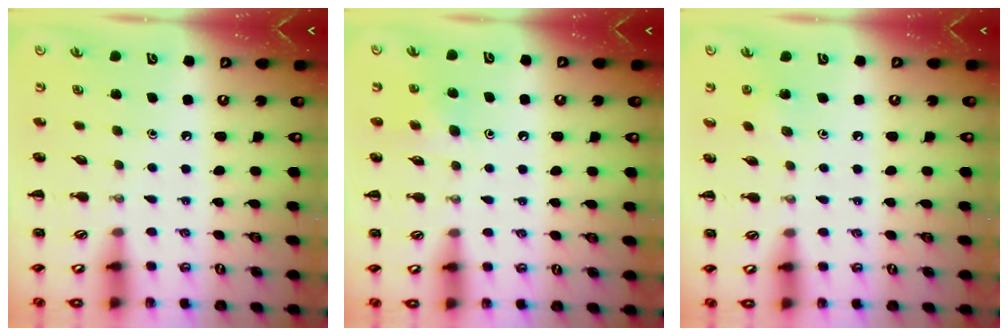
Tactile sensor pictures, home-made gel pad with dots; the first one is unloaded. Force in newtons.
{"total": 4.2, "press": 4.0, "slide": 1.3}
{"total": 2.9, "press": 2.7, "slide": 1.0}